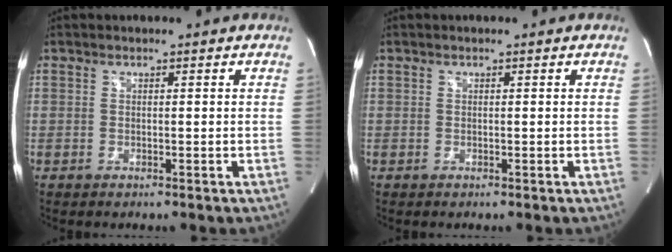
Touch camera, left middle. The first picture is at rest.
{"total": 0.0}